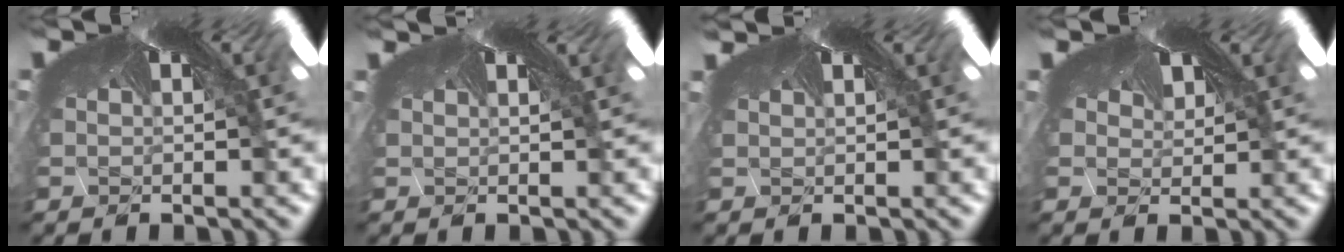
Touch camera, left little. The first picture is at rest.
{"total": 0.0}
{"total": 0.8, "force": [0.3, 0.7, 0.2], "torque": [-0.014, 0.003, 0.006]}
{"total": 1.8, "force": [0.8, 1.4, 0.8], "torque": [-0.025, 0.008, 0.016]}